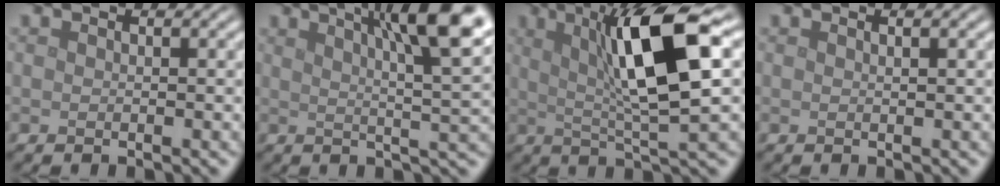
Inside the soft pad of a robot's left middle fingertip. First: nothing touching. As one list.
[{"total": 11.2, "force": [4.8, 2.8, 9.7], "torque": [-0.101, 0.029, 0.065]}, {"total": 9.9, "force": [2.5, 1.9, 9.4], "torque": [-0.145, 0.006, 0.044]}, {"total": 0.8, "force": [0.3, 0.2, 0.7], "torque": [-0.003, 0.004, 0.003]}]